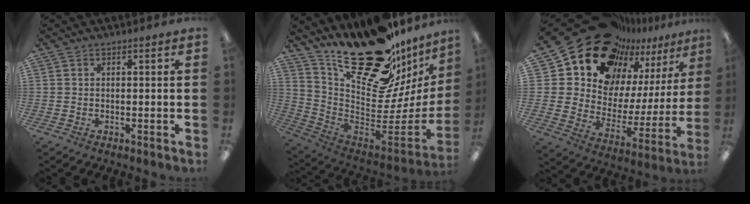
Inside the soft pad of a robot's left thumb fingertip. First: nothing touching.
{"total": 25.5, "force": [18.3, 10.9, 14.0], "torque": [-0.176, -0.142, 0.328]}
{"total": 20.6, "force": [17.4, 9.6, 5.4], "torque": [-0.115, -0.140, 0.323]}